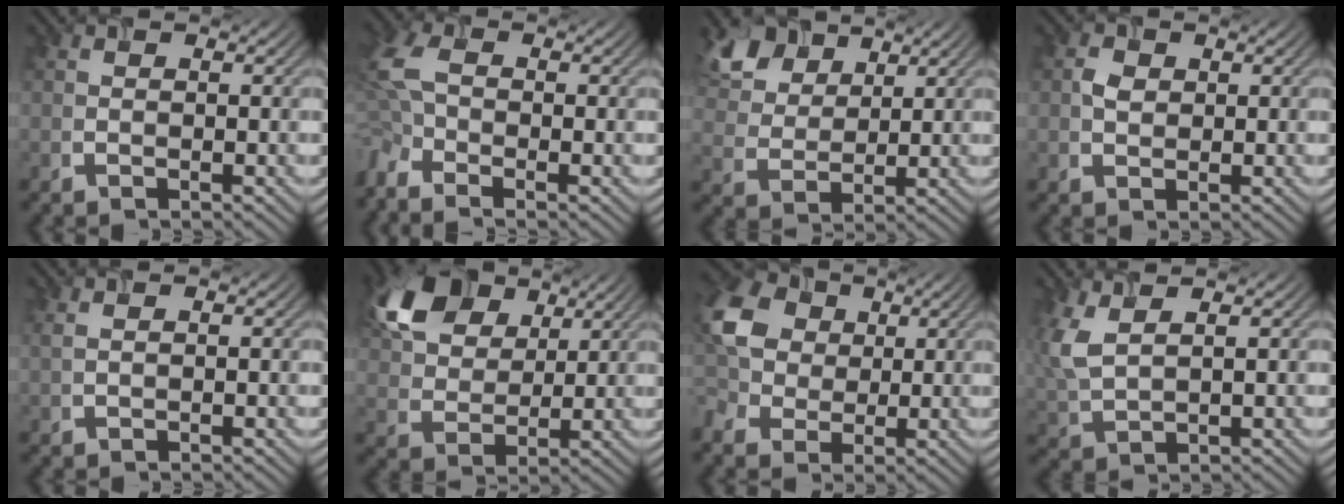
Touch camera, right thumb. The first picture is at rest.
{"total": 7.3, "force": [-3.2, 3.9, 5.2], "torque": [-0.158, -0.014, -0.076]}
{"total": 8.8, "force": [5.6, 5.0, 4.5], "torque": [-0.122, 0.013, 0.109]}
{"total": 1.8, "force": [0.4, 1.4, 1.0], "torque": [-0.023, 0.002, 0.004]}
{"total": 0.8, "force": [0.5, 0.1, 0.6], "torque": [-0.019, 0.004, 0.012]}
{"total": 12.7, "force": [6.7, 7.7, 7.6], "torque": [-0.180, 0.027, 0.123]}
{"total": 10.3, "force": [1.8, 8.1, 6.1], "torque": [-0.170, 0.014, 0.022]}
{"total": 5.6, "force": [2.4, 2.5, 4.4], "torque": [-0.126, 0.007, 0.051]}